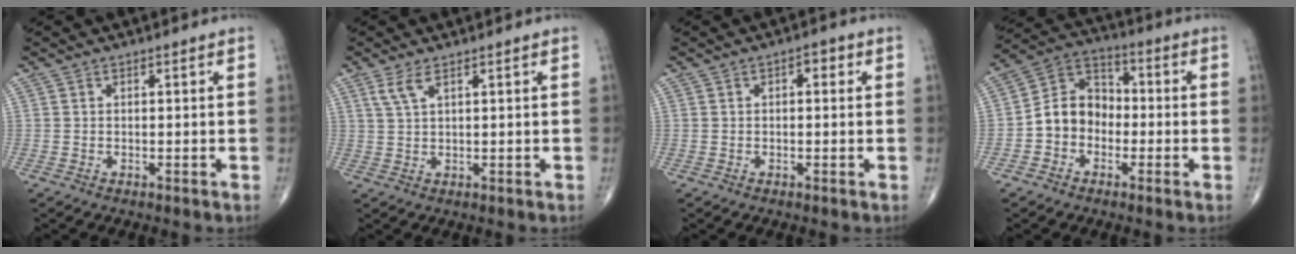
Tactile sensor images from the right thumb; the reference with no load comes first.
{"total": 2.8, "force": [1.6, 0.7, 2.2], "torque": [-0.054, 0.002, 0.041]}
{"total": 2.1, "force": [0.6, 1.1, 1.8], "torque": [-0.017, 0.006, 0.002]}
{"total": 9.5, "force": [-2.1, 7.8, 5.0], "torque": [-0.060, 0.042, -0.055]}